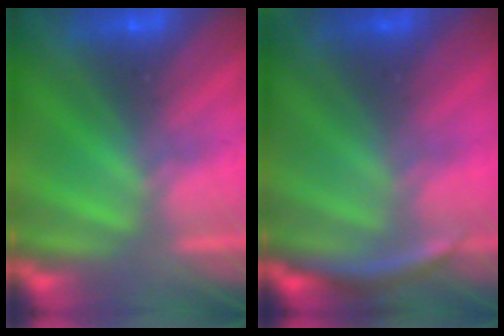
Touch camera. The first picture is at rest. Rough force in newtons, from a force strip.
{"total": 2.9}